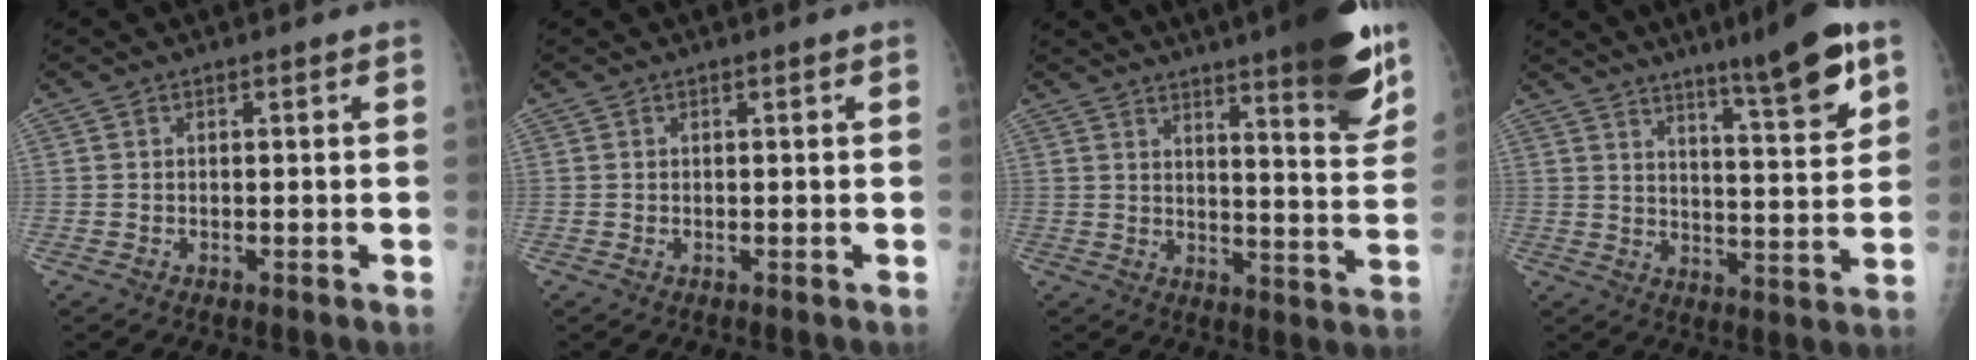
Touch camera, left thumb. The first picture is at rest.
{"total": 0.5, "force": [0.0, 0.3, 0.4], "torque": [-0.006, 0.004, 0.003]}
{"total": 16.5, "force": [10.8, 2.5, 12.3], "torque": [-0.141, -0.059, 0.145]}
{"total": 12.9, "force": [8.1, 1.5, 9.9], "torque": [-0.135, -0.045, 0.123]}